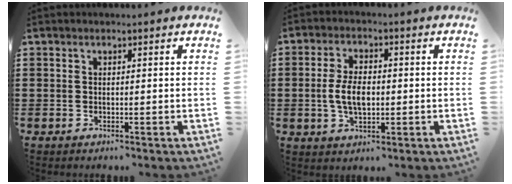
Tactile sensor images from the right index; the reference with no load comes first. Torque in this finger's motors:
{"motor_torque": [1.52, -0.48, 0.77, 0.16]}